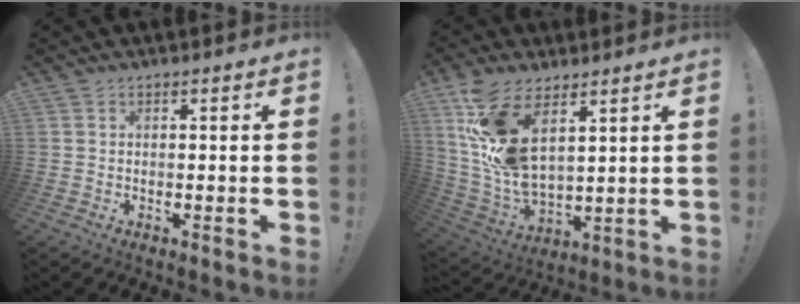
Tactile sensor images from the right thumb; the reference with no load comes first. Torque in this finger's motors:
{"motor_torque": [1.50, 3.51, 0.92, -0.19, 0.36]}